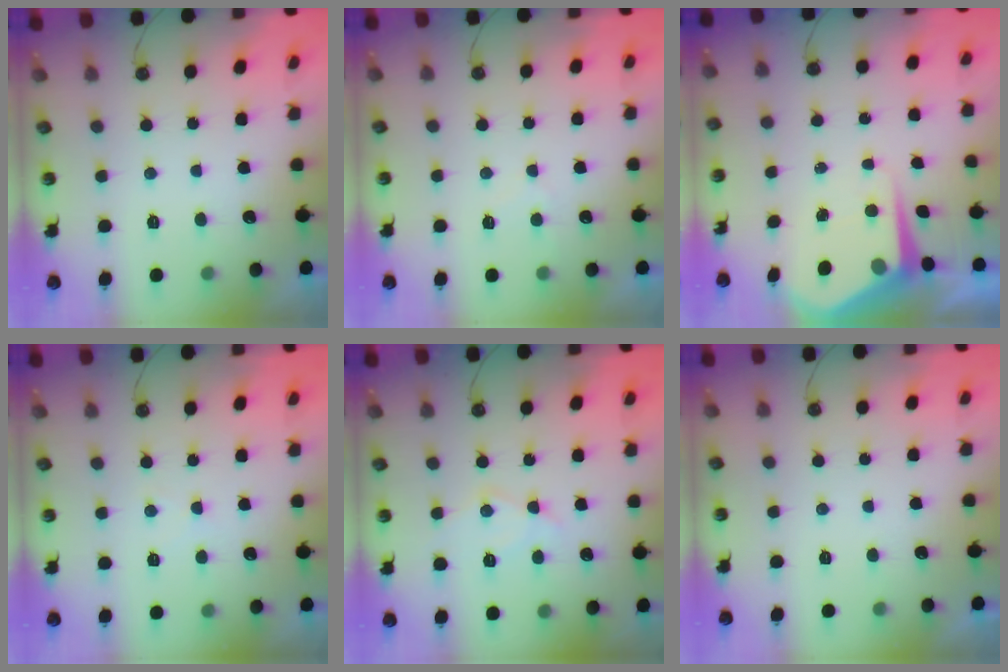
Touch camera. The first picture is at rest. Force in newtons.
{"total": 4.1, "press": 4.1, "slide": 0.4}
{"total": 7.0, "press": 7.0, "slide": 0.7}
{"total": 2.5, "press": 2.5, "slide": 0.4}
{"total": 10.0, "press": 9.9, "slide": 0.9}
{"total": 0.0}